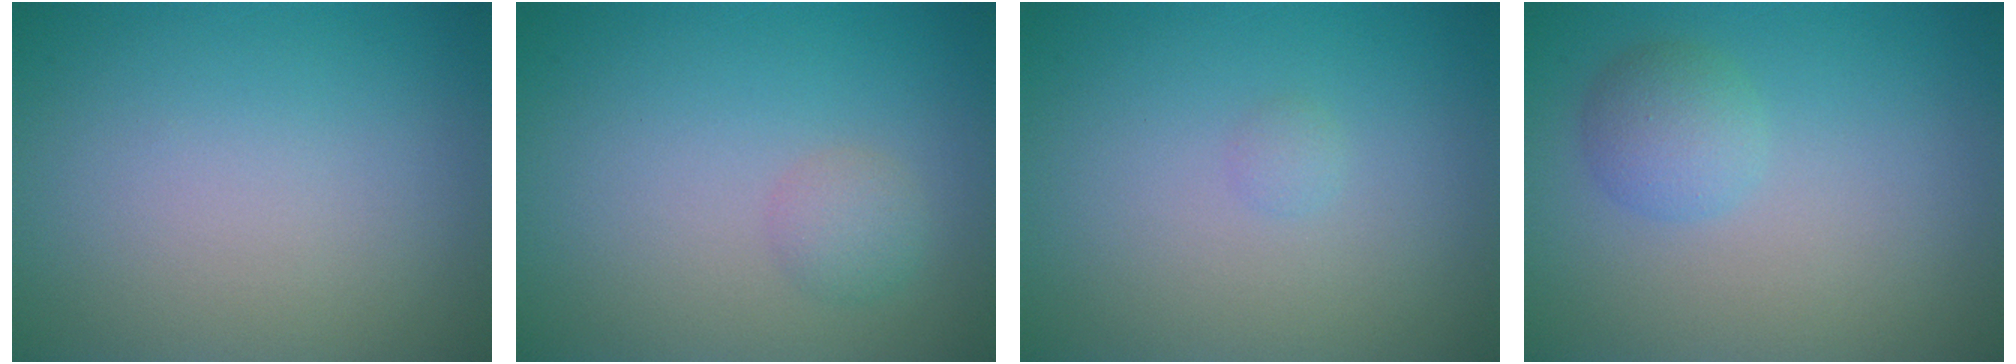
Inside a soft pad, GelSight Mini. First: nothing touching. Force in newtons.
{"total": 1.4, "press": 1.4, "slide": 0.1}
{"total": 0.5, "press": 0.5, "slide": 0.0}
{"total": 2.2, "press": 2.2, "slide": 0.1}